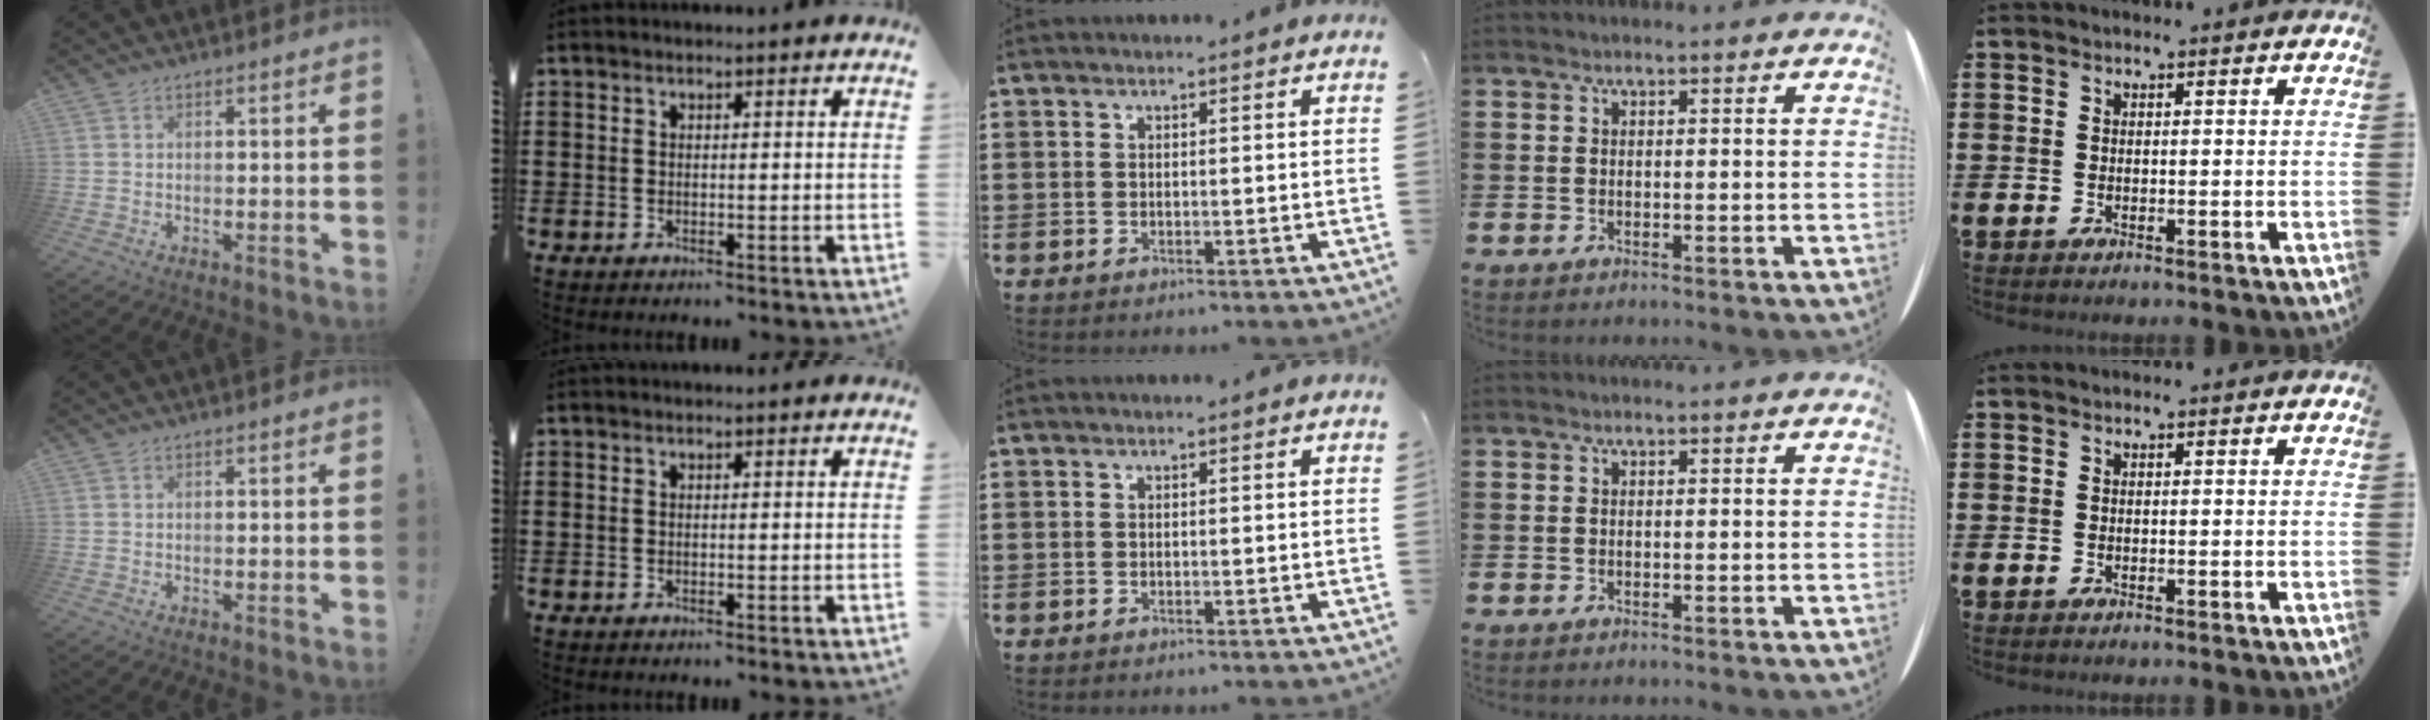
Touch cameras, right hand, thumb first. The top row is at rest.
{}